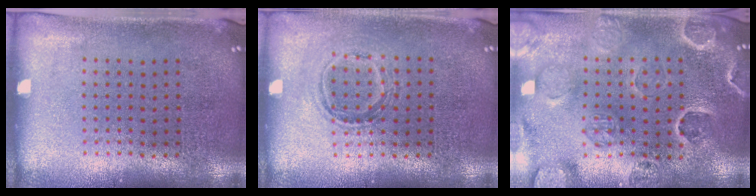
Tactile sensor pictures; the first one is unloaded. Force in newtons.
{"total": 1.1, "press": 0.9, "slide": 0.6}
{"total": 2.7, "press": 2.6, "slide": 0.5}